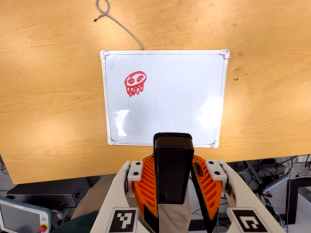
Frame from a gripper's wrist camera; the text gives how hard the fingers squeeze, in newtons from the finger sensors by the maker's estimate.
{"total": 6.6, "left": 5.1, "right": 8.0}